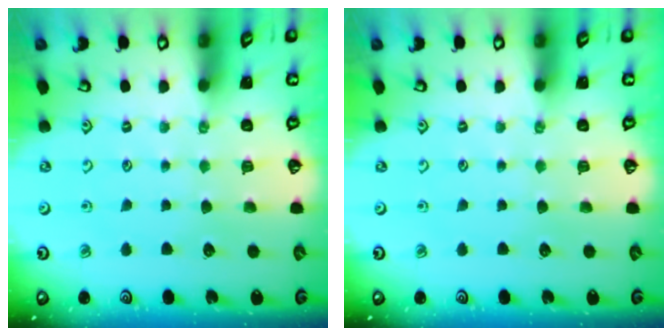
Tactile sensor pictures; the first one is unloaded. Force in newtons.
{"total": 0.0}